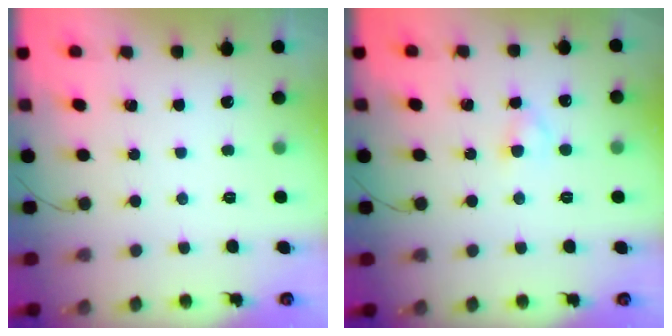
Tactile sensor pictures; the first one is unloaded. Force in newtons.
{"total": 2.7, "press": 2.5, "slide": 1.2}